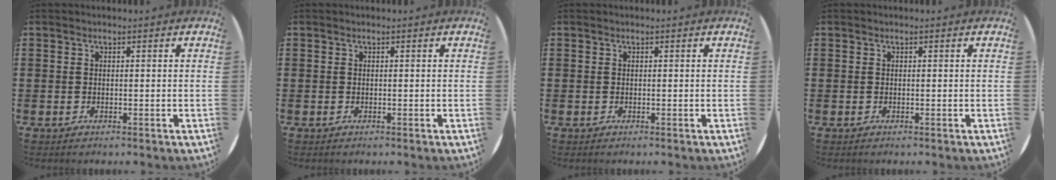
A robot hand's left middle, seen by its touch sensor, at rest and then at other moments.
{"total": 0.0}
{"total": 0.0}
{"total": 0.0}